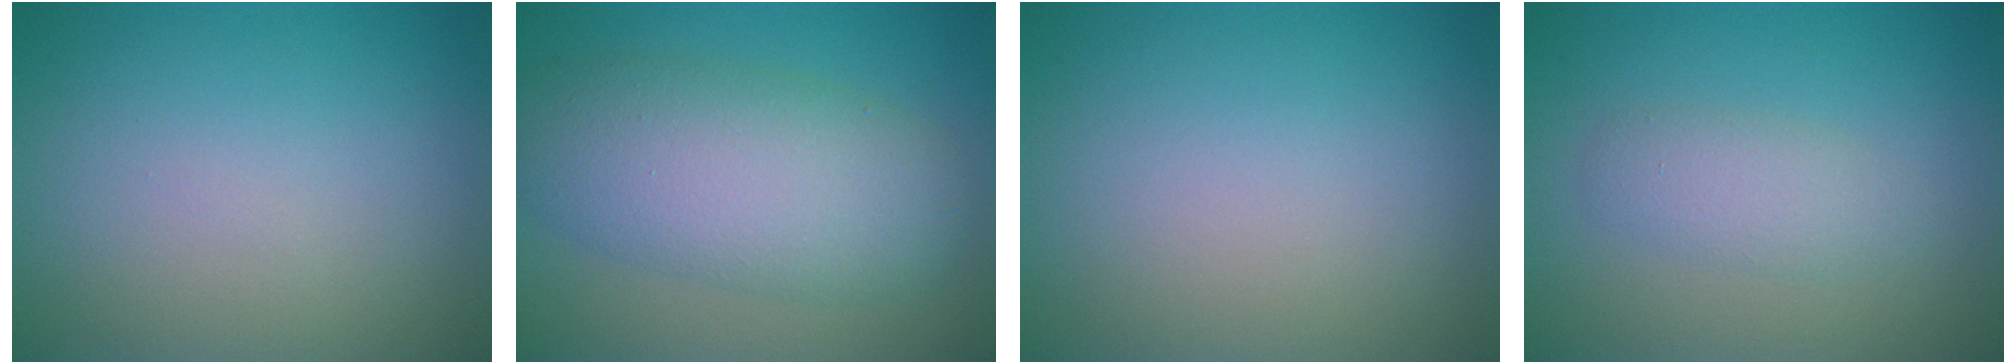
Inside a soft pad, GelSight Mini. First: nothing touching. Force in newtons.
{"total": 8.2, "press": 8.2, "slide": 0.2}
{"total": 0.0}
{"total": 2.2, "press": 2.2, "slide": 0.0}